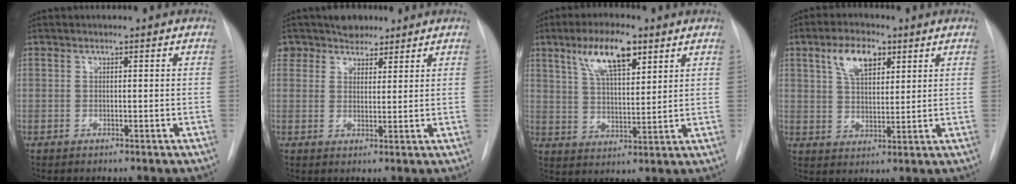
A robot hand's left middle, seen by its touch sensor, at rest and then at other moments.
{"total": 5.1, "force": [3.9, 3.3, 0.6], "torque": [-0.004, 0.008, 0.068]}
{"total": 9.6, "force": [5.5, 2.7, 7.4], "torque": [-0.141, 0.009, 0.102]}
{"total": 7.0, "force": [3.6, 3.4, 5.0], "torque": [-0.097, 0.013, 0.067]}